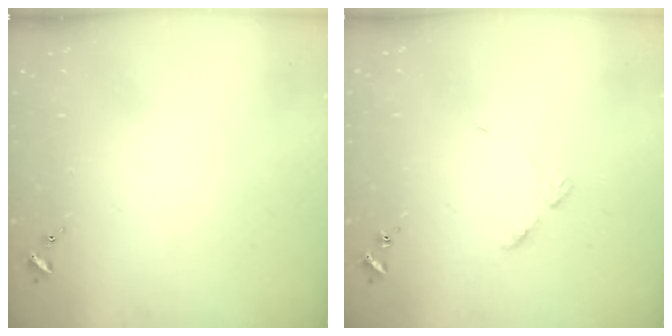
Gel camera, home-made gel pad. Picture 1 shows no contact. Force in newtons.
{"total": 4.4, "press": 4.3, "slide": 0.5}